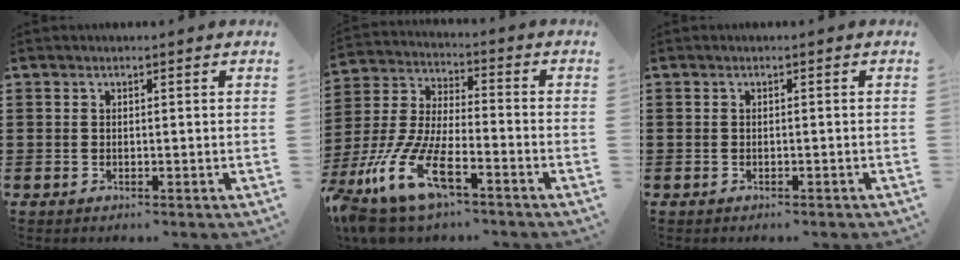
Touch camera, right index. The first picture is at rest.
{"total": 12.7, "force": [-8.1, 4.1, 8.9], "torque": [-0.219, 0.002, -0.161]}
{"total": 0.6, "force": [-0.5, 0.1, 0.2], "torque": [-0.006, -0.002, -0.011]}